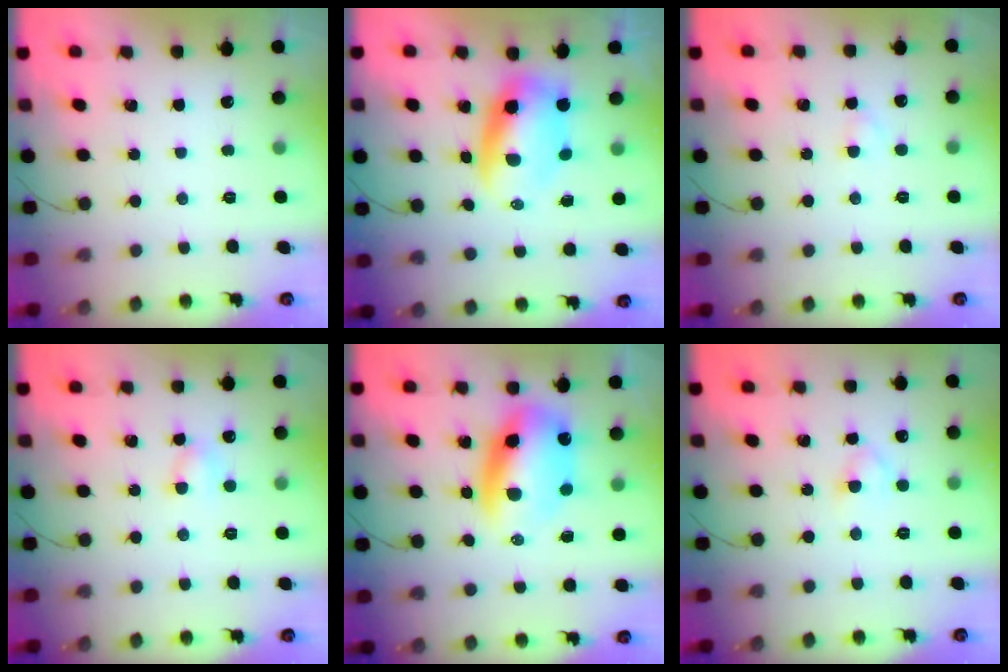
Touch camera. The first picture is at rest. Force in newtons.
{"total": 7.4, "press": 7.2, "slide": 1.9}
{"total": 1.8, "press": 1.6, "slide": 0.8}
{"total": 3.4, "press": 3.3, "slide": 0.8}
{"total": 12.9, "press": 12.4, "slide": 3.4}
{"total": 2.5, "press": 2.2, "slide": 1.1}